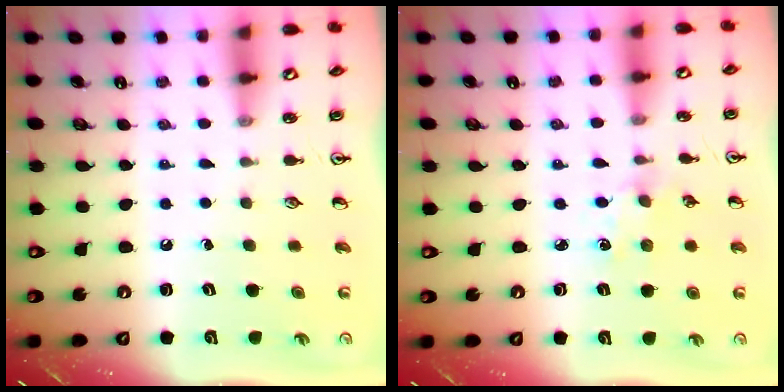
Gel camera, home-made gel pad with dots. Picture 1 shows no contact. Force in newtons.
{"total": 2.9, "press": 2.9, "slide": 0.4}